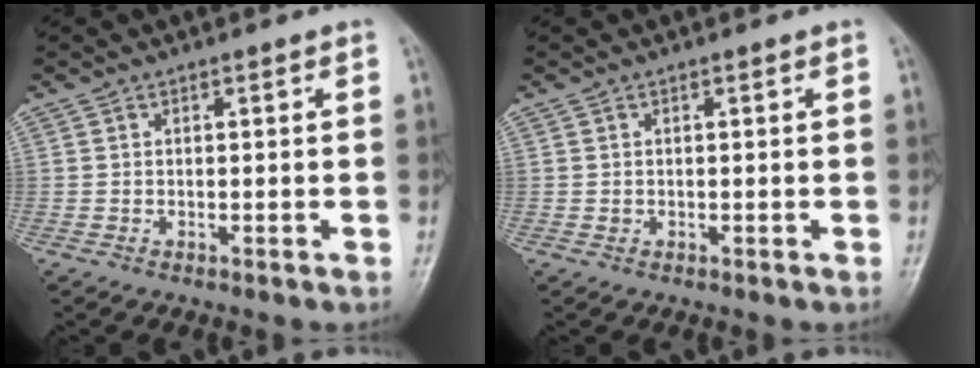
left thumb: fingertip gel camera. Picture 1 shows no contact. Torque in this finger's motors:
{"motor_torque": [-0.16, 0.06, 0.02, 0.00, 0.00]}